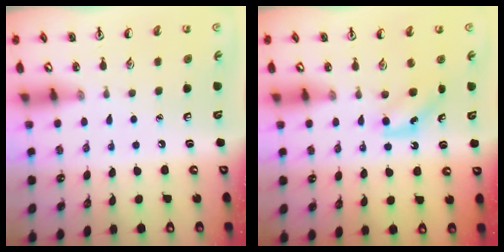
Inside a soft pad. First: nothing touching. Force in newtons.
{"total": 4.4, "press": 4.1, "slide": 1.4}